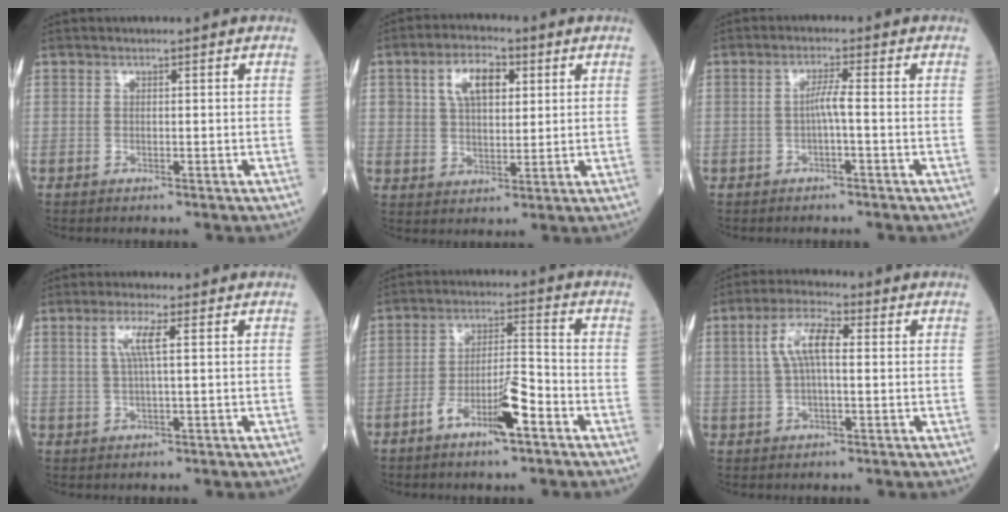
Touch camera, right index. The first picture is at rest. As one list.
[{"total": 7.7, "force": [2.9, 4.0, 5.9], "torque": [-0.109, 0.018, 0.054]}, {"total": 2.4, "force": [-0.5, -0.2, 2.4], "torque": [-0.042, 0.003, -0.010]}, {"total": 4.0, "force": [1.3, 0.1, 3.8], "torque": [-0.080, 0.005, 0.025]}, {"total": 8.3, "force": [-4.4, 1.4, 6.9], "torque": [-0.126, 0.006, -0.076]}, {"total": 7.0, "force": [1.4, 2.1, 6.5], "torque": [-0.135, 0.018, 0.026]}]